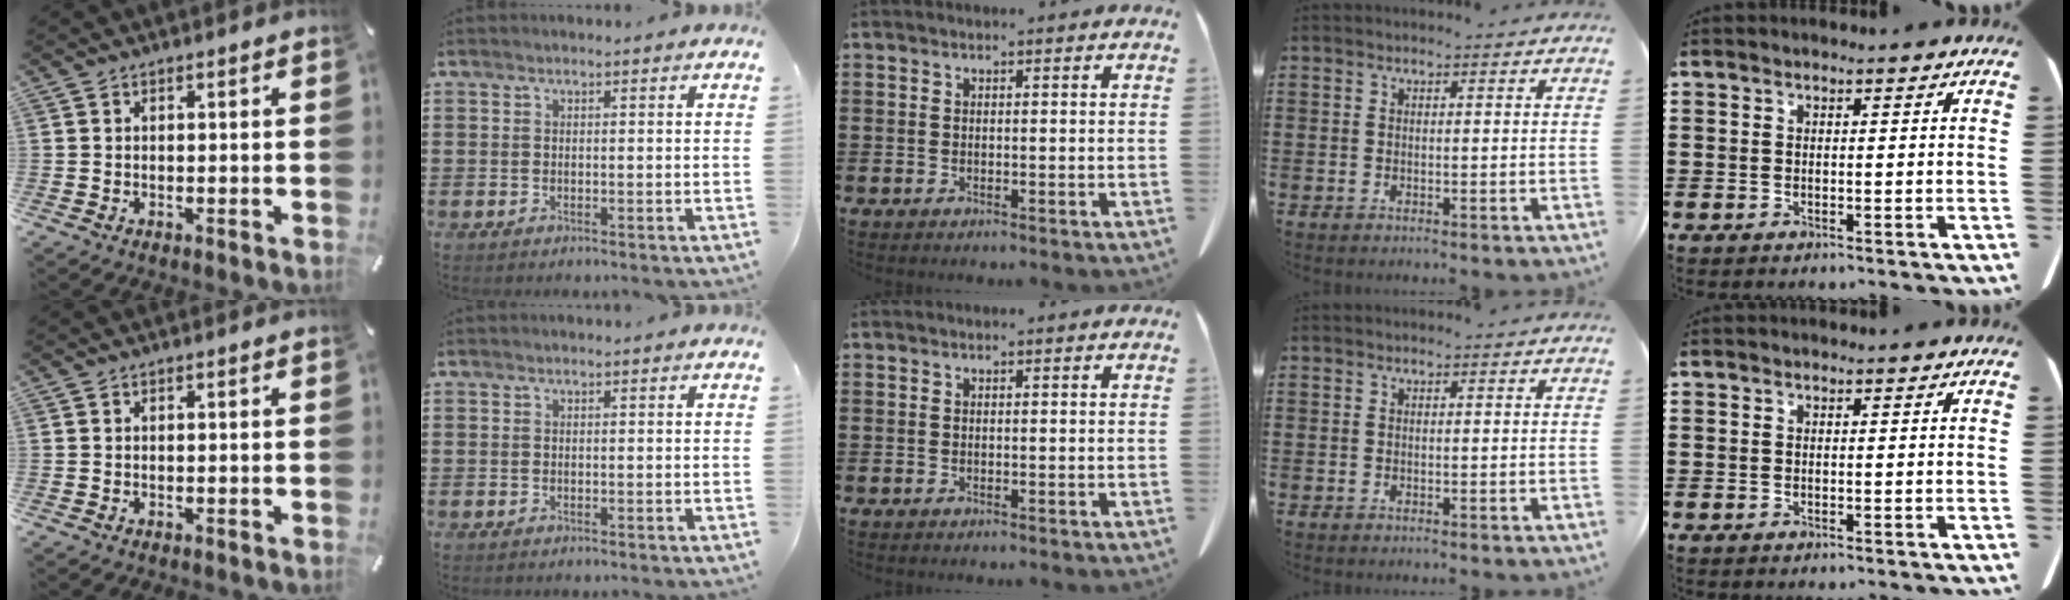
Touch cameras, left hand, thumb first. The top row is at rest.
{}